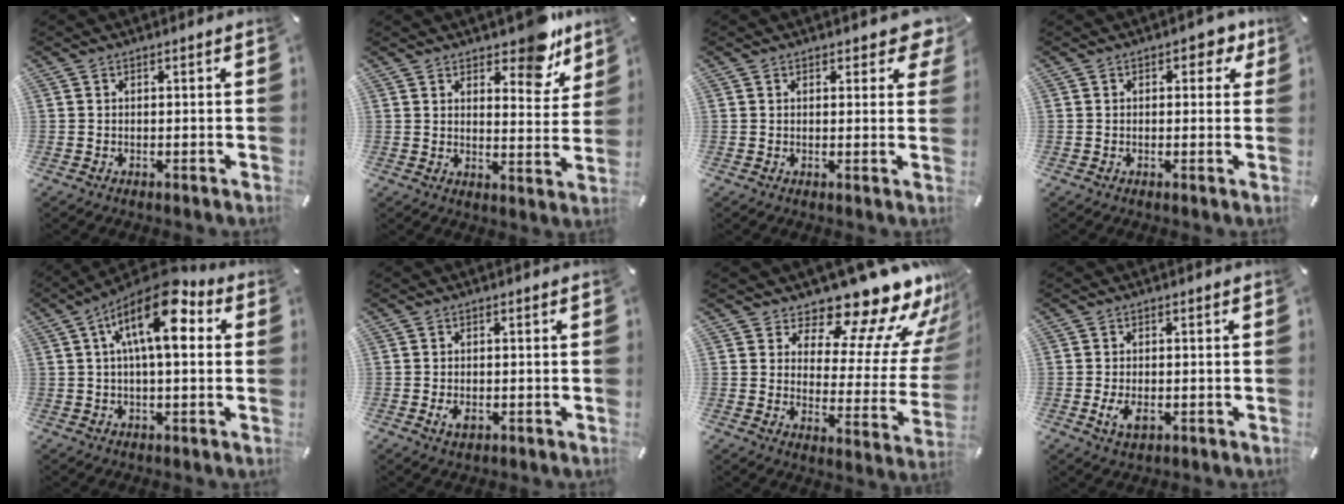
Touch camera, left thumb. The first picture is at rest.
{"total": 10.3, "force": [8.2, 4.5, 4.4], "torque": [-0.035, -0.066, 0.139]}
{"total": 3.7, "force": [2.2, 2.0, 2.1], "torque": [-0.015, -0.011, 0.034]}
{"total": 3.9, "force": [1.4, 2.5, 2.7], "torque": [-0.026, 0.000, 0.016]}
{"total": 14.6, "force": [5.0, 6.1, 12.3], "torque": [-0.198, -0.020, 0.083]}
{"total": 2.4, "force": [-0.6, 1.4, 1.8], "torque": [-0.047, -0.005, -0.014]}
{"total": 16.3, "force": [13.8, 5.4, 6.9], "torque": [-0.094, -0.130, 0.221]}
{"total": 3.9, "force": [-1.0, 2.1, 3.1], "torque": [-0.081, -0.006, -0.022]}